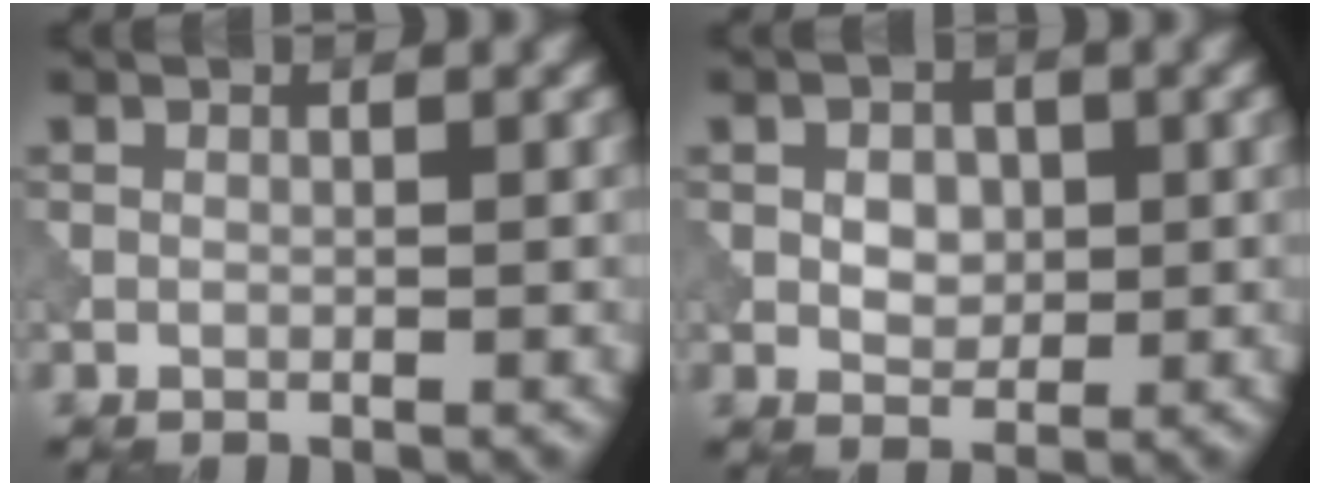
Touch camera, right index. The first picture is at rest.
{"total": 2.6, "force": [0.3, 1.9, 1.8], "torque": [-0.032, 0.002, 0.002]}